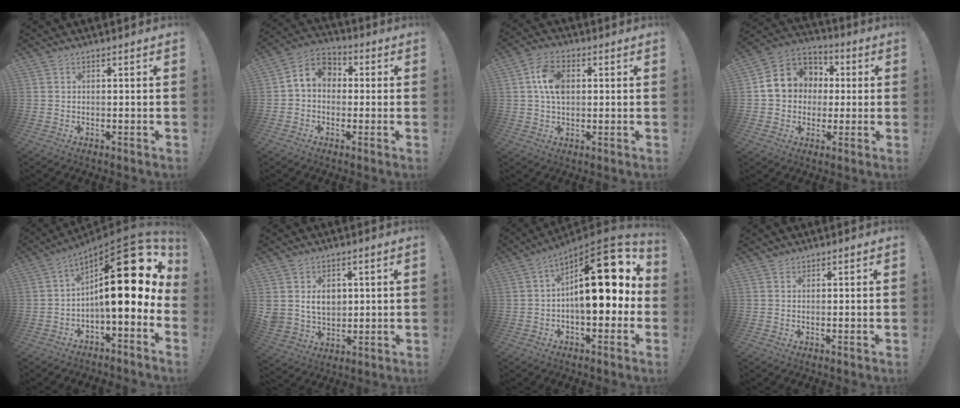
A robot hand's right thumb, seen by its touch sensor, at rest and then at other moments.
{"total": 7.3, "force": [0.3, 6.1, 4.0], "torque": [-0.065, 0.013, 0.009]}
{"total": 9.5, "force": [1.5, 6.4, 6.9], "torque": [-0.132, 0.012, 0.030]}
{"total": 12.3, "force": [1.5, 11.3, 4.7], "torque": [-0.059, 0.003, 0.040]}
{"total": 22.5, "force": [4.3, 7.3, 20.9], "torque": [-0.321, -0.024, 0.073]}
{"total": 8.3, "force": [2.9, 7.0, 3.6], "torque": [-0.052, -0.020, 0.057]}
{"total": 22.0, "force": [3.8, 9.3, 19.6], "torque": [-0.272, -0.018, 0.062]}
{"total": 1.1, "force": [0.9, 0.5, 0.1], "torque": [0.007, -0.002, 0.016]}